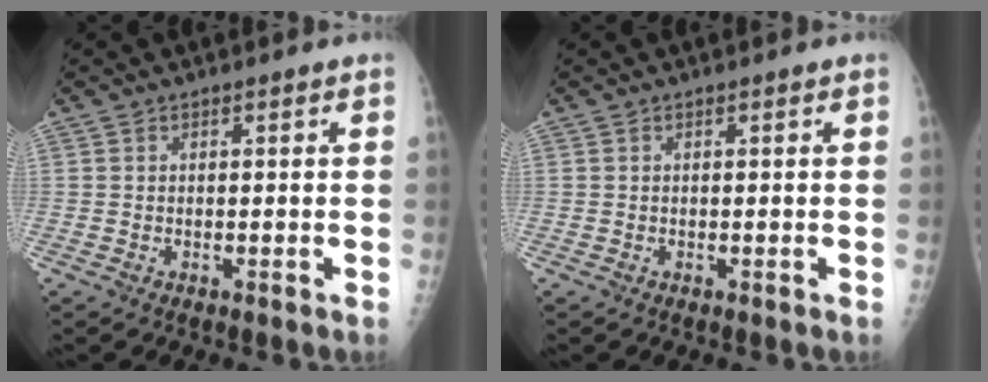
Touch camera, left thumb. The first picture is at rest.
{"total": 0.0}